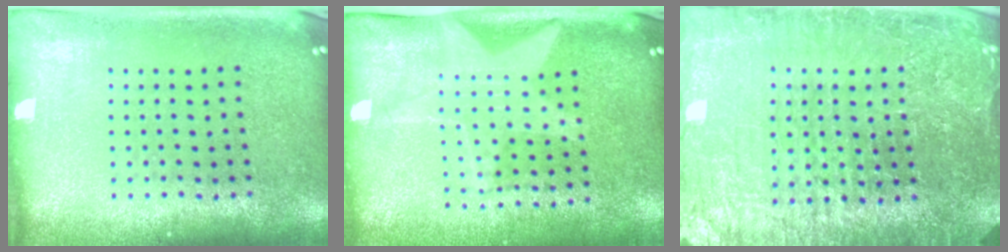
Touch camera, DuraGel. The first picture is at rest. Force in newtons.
{"total": 1.8, "press": 1.5, "slide": 1.1}
{"total": 5.1, "press": 4.7, "slide": 2.0}